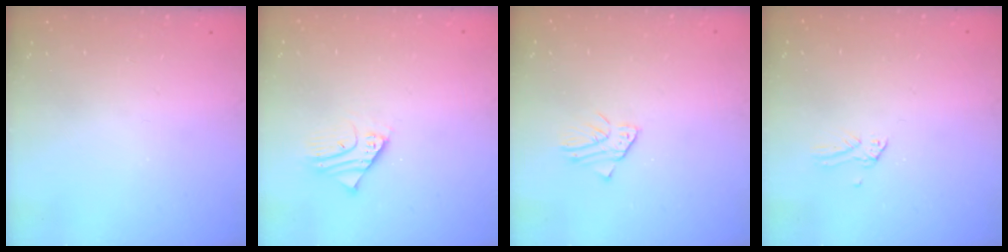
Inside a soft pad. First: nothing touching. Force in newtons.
{"total": 2.3, "press": 2.3, "slide": 0.2}
{"total": 1.3, "press": 1.3, "slide": 0.1}
{"total": 0.0}